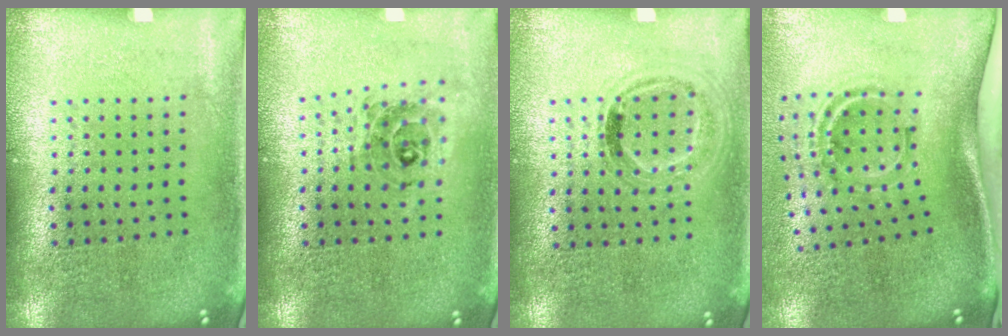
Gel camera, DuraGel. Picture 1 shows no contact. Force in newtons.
{"total": 0.7, "press": 0.7, "slide": 0.0}
{"total": 0.9, "press": 0.7, "slide": 0.5}
{"total": 2.1, "press": 1.2, "slide": 1.7}